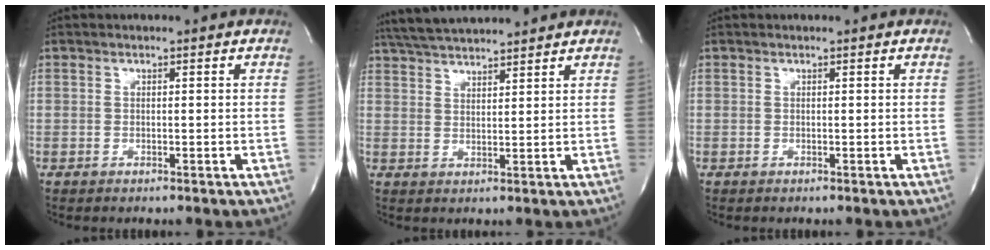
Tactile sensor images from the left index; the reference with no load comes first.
{"total": 8.8, "force": [8.2, 0.6, 3.2], "torque": [-0.065, 0.026, 0.137]}
{"total": 0.0}